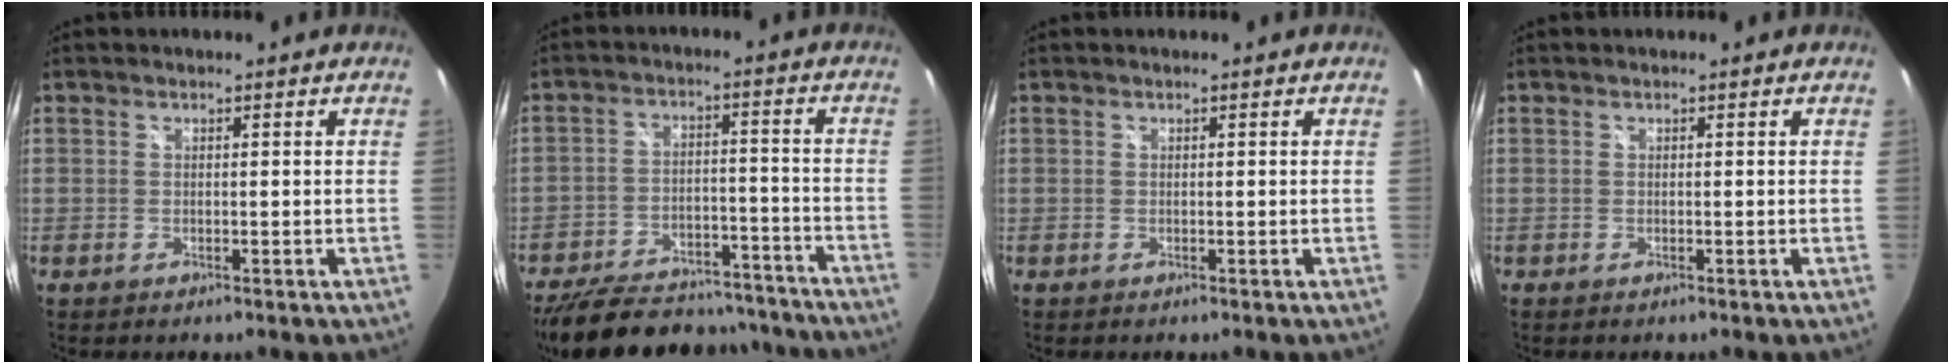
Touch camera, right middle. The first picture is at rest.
{"total": 25.0, "force": [-21.1, 9.0, 9.9], "torque": [-0.203, 0.015, -0.280]}
{"total": 0.0}
{"total": 0.0}